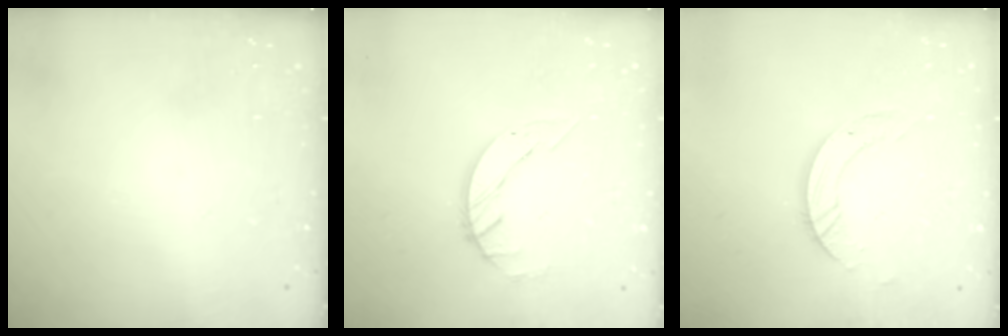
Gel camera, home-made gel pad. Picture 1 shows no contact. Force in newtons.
{"total": 2.4, "press": 2.4, "slide": 0.1}
{"total": 4.5, "press": 4.5, "slide": 0.1}